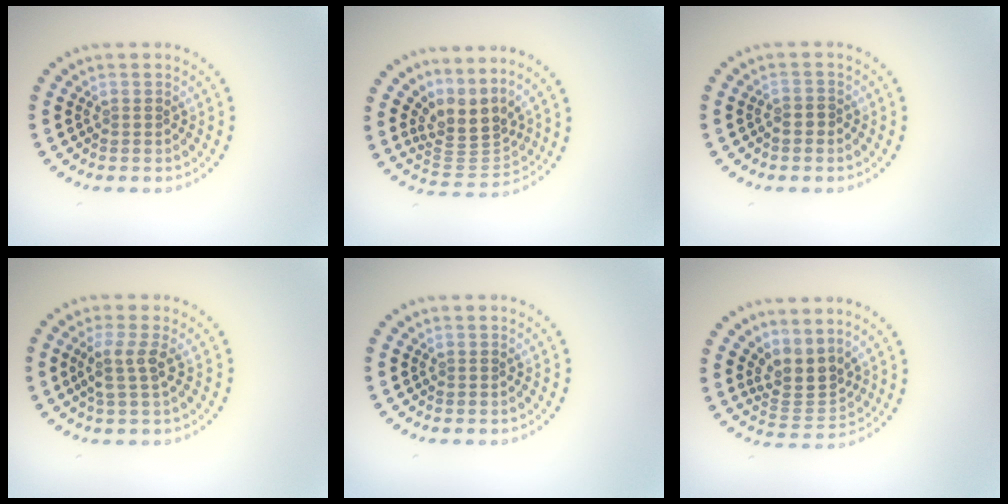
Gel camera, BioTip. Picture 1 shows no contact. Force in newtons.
{"total": 3.5, "press": 2.4, "slide": 2.5}
{"total": 0.9, "press": 0.6, "slide": 0.6}
{"total": 2.4, "press": 1.9, "slide": 1.5}
{"total": 0.0}
{"total": 3.3, "press": 2.4, "slide": 2.2}